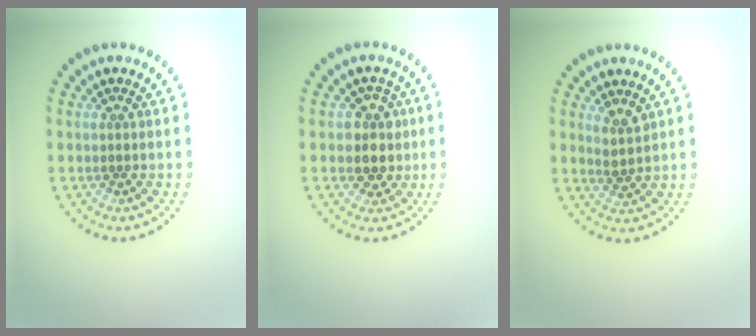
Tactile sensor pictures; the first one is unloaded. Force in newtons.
{"total": 2.8, "press": 2.6, "slide": 1.2}
{"total": 1.7, "press": 1.3, "slide": 1.1}